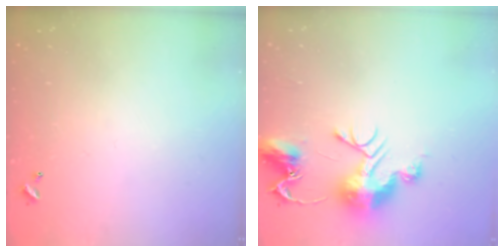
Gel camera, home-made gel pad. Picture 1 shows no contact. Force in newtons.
{"total": 12.0, "press": 12.0, "slide": 1.1}